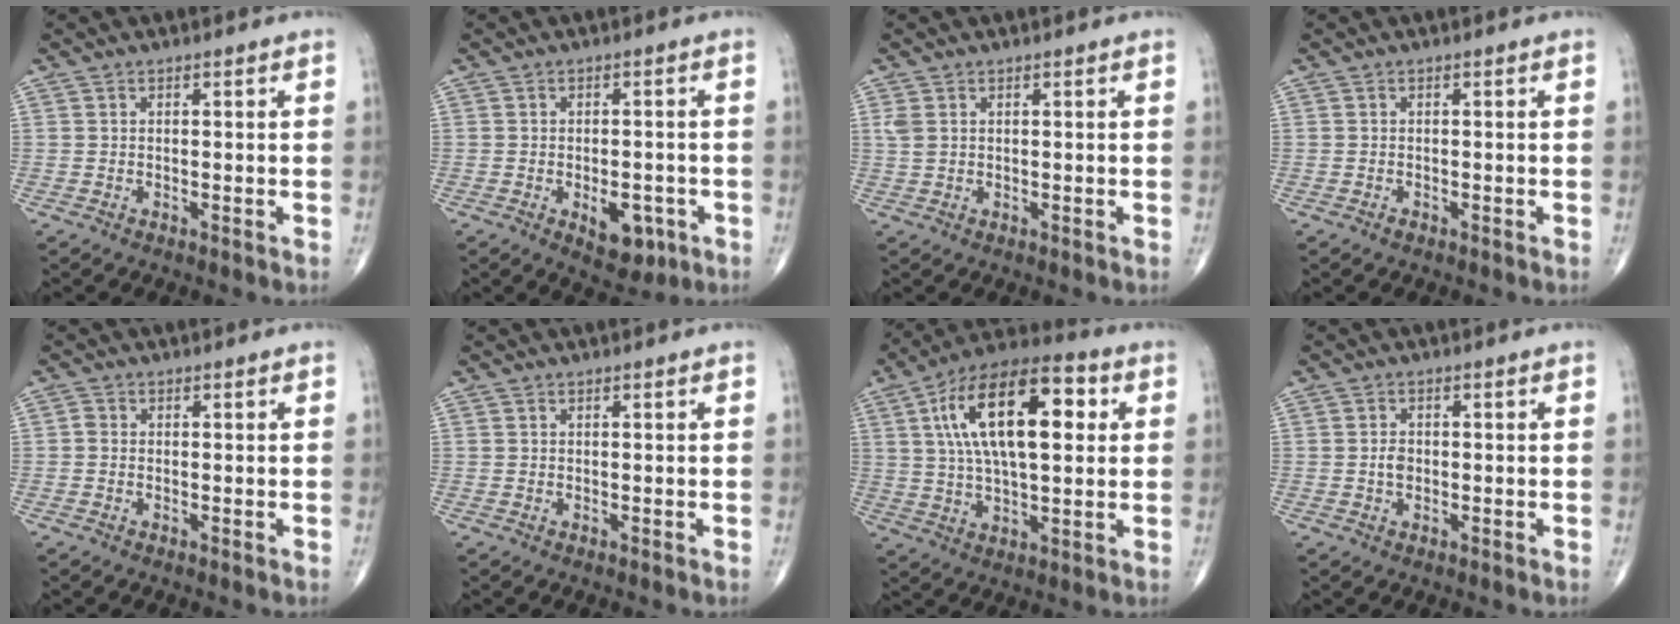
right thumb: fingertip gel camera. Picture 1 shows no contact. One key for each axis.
{"total": 6.6, "fx": -2.5, "fy": 3.7, "fz": 4.9, "tx": -0.048, "ty": 0.007, "tz": -0.023}
{"total": 1.9, "fx": 0.6, "fy": 1.2, "fz": 1.3, "tx": -0.036, "ty": 0.006, "tz": 0.019}
{"total": 0.5, "fx": -0.4, "fy": 0.3, "fz": 0.2, "tx": -0.001, "ty": 0.000, "tz": -0.010}
{"total": 0.9, "fx": -0.2, "fy": 0.8, "fz": 0.5, "tx": -0.005, "ty": 0.001, "tz": -0.007}
{"total": 0.0}
{"total": 20.4, "fx": 5.0, "fy": 8.9, "fz": 17.7, "tx": -0.292, "ty": 0.017, "tz": 0.074}
{"total": 1.9, "fx": -0.3, "fy": 1.4, "fz": 1.3, "tx": -0.019, "ty": 0.003, "tz": -0.007}